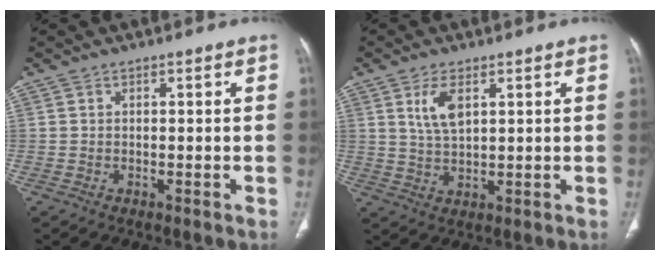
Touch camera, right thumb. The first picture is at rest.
{"total": 5.5, "force": [2.3, 2.4, 4.4], "torque": [-0.086, -0.011, 0.051]}